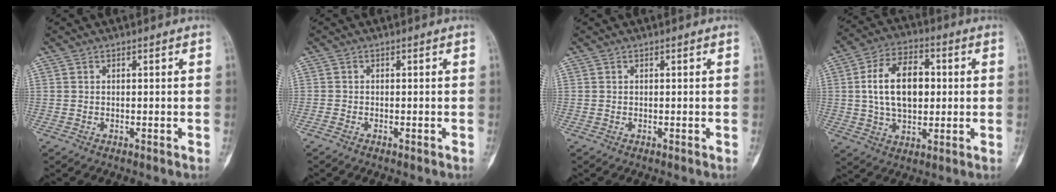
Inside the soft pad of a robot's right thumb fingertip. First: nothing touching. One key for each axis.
{"total": 0.7, "fx": -0.6, "fy": 0.2, "fz": 0.2, "tx": -0.006, "ty": 0.000, "tz": -0.014}
{"total": 0.0}
{"total": 14.1, "fx": 1.4, "fy": 8.7, "fz": 11.0, "tx": -0.170, "ty": 0.012, "tz": 0.021}